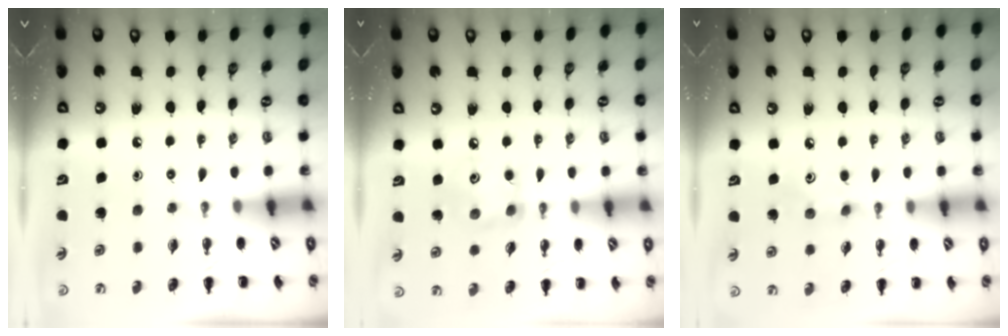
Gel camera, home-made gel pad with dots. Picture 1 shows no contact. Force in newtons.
{"total": 5.8, "press": 5.8, "slide": 0.5}
{"total": 4.8, "press": 4.6, "slide": 1.4}